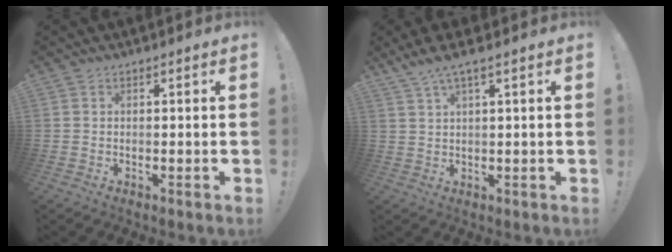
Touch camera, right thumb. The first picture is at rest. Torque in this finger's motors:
{"motor_torque": [0.05, 0.11, 0.35, 0.29, 0.10]}